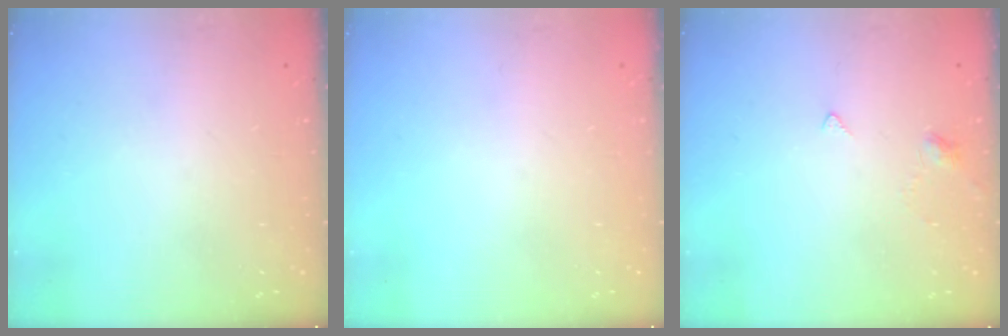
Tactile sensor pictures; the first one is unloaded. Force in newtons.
{"total": 0.0}
{"total": 2.4, "press": 2.4, "slide": 0.5}